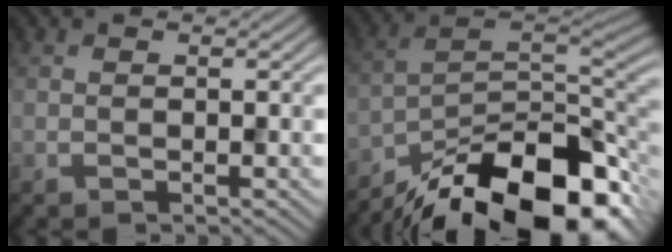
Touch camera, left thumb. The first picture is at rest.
{"total": 17.8, "force": [-12.3, 7.0, 10.8], "torque": [-0.191, -0.030, -0.192]}